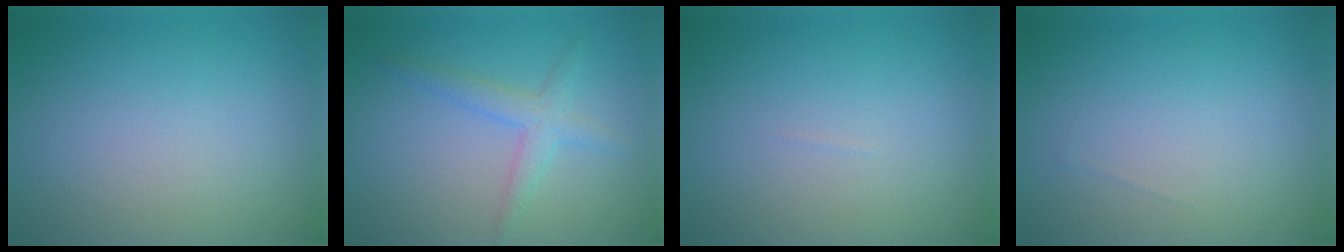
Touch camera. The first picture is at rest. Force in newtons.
{"total": 2.4, "press": 2.4, "slide": 0.1}
{"total": 0.0}
{"total": 0.0}